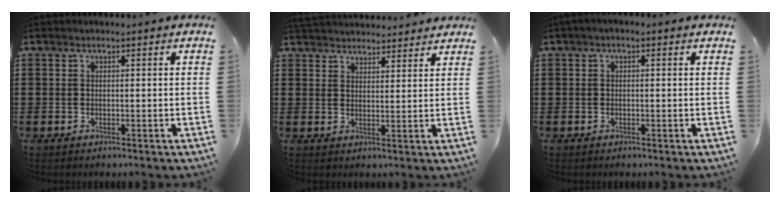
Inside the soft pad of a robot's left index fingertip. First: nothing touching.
{"total": 3.8, "force": [3.7, 0.6, 0.3], "torque": [-0.017, -0.008, 0.071]}
{"total": 0.8, "force": [-0.3, 0.3, 0.7], "torque": [-0.012, 0.000, -0.007]}